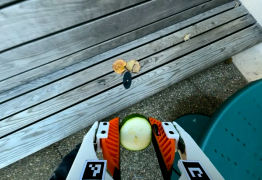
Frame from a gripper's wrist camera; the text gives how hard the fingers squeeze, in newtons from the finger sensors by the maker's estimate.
{"total": 9.3, "left": 9.5, "right": 9.1}